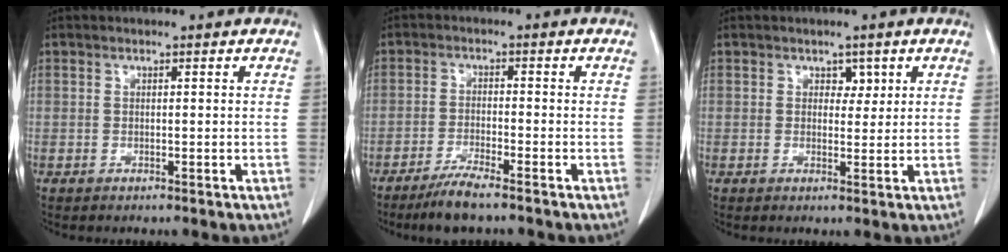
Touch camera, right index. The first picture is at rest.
{"total": 4.7, "force": [-3.8, 0.1, 2.9], "torque": [-0.060, -0.012, -0.074]}
{"total": 1.9, "force": [0.9, 1.4, 1.0], "torque": [-0.006, -0.001, 0.013]}